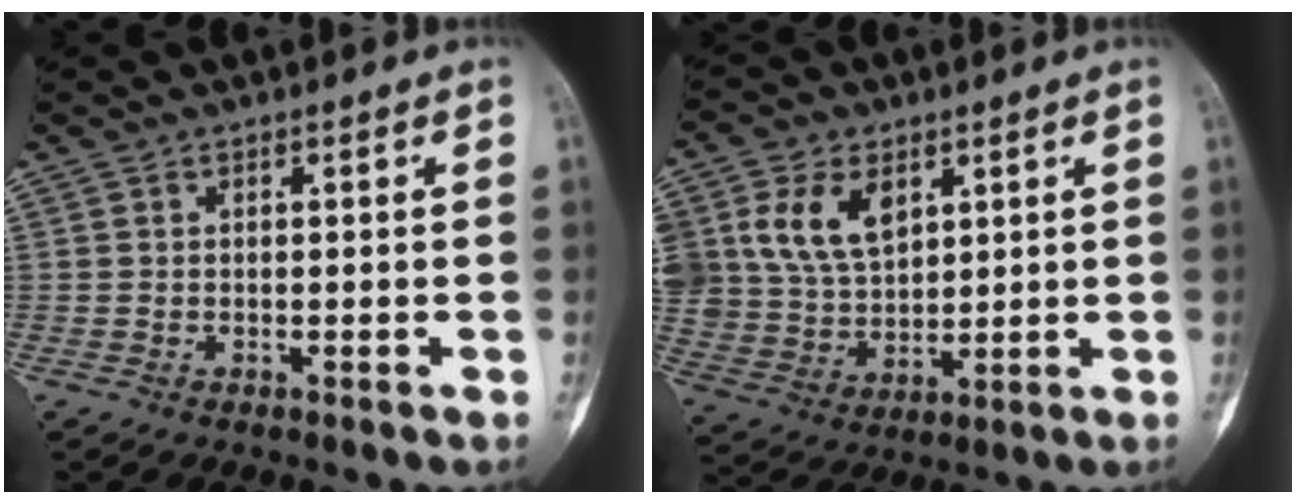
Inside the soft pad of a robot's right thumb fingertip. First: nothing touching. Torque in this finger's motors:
{"motor_torque": [-0.82, 1.41, 1.33, 0.50, 0.14]}